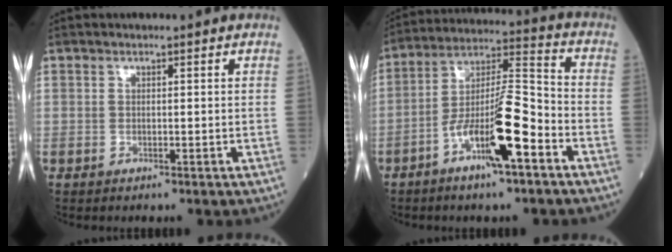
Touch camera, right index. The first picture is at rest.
{"total": 12.7, "force": [-5.7, 1.6, 11.2], "torque": [-0.207, 0.008, -0.098]}